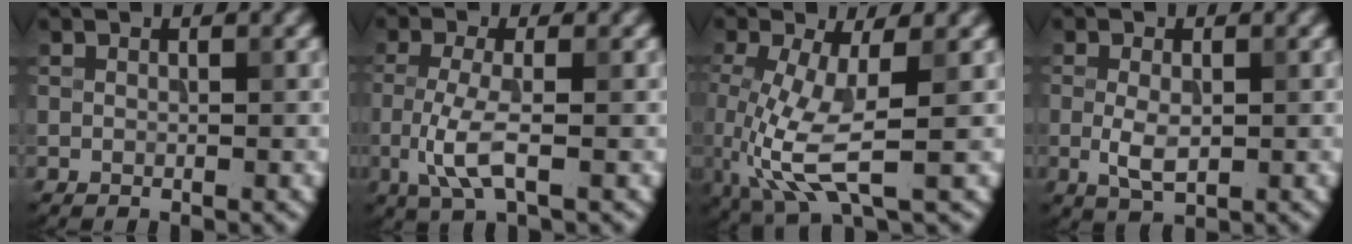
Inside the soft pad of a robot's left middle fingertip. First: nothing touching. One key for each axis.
{"total": 3.7, "fx": -1.0, "fy": 0.7, "fz": 3.4, "tx": -0.086, "ty": -0.003, "tz": -0.024}
{"total": 6.0, "fx": -1.1, "fy": 1.7, "fz": 5.7, "tx": -0.146, "ty": -0.013, "tz": -0.016}
{"total": 2.5, "fx": -0.4, "fy": 1.1, "fz": 2.1, "tx": -0.047, "ty": -0.001, "tz": -0.002}